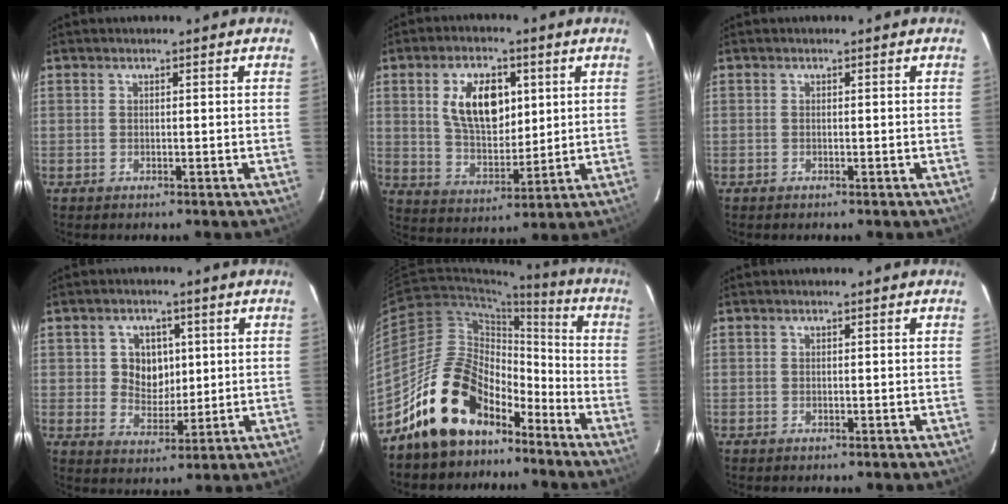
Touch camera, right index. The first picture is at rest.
{"total": 12.9, "force": [3.8, 7.2, 10.0], "torque": [-0.178, 0.013, 0.077]}
{"total": 0.0}
{"total": 6.5, "force": [1.2, 5.7, 2.9], "torque": [-0.052, 0.011, 0.029]}
{"total": 16.8, "force": [-12.3, 8.8, 7.4], "torque": [-0.142, 0.030, -0.200]}
{"total": 0.0}